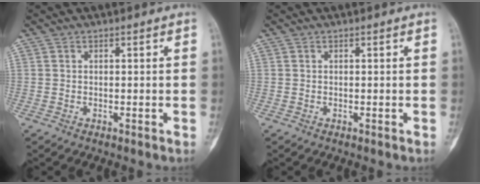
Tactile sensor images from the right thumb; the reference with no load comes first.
{"total": 0.0}